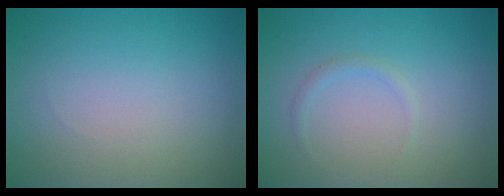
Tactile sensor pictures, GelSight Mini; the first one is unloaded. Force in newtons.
{"total": 0.7, "press": 0.7, "slide": 0.1}